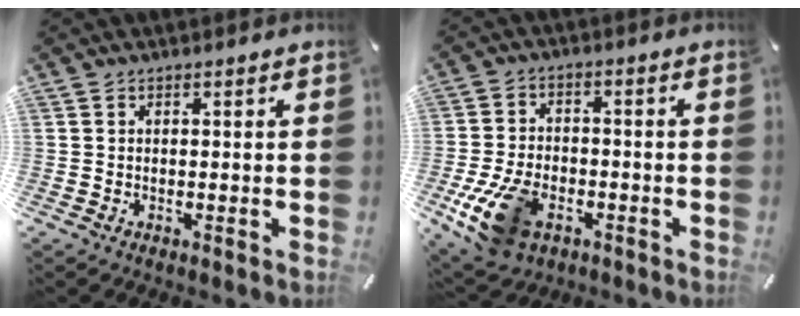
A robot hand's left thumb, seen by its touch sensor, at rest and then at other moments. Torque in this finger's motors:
{"motor_torque": [0.47, 2.47, 0.74, 0.50, 0.28]}